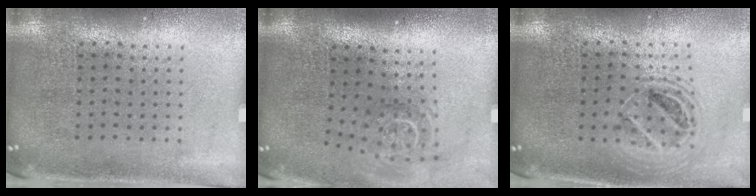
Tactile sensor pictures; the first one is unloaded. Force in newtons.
{"total": 1.7, "press": 1.2, "slide": 1.2}
{"total": 1.5, "press": 1.3, "slide": 0.7}